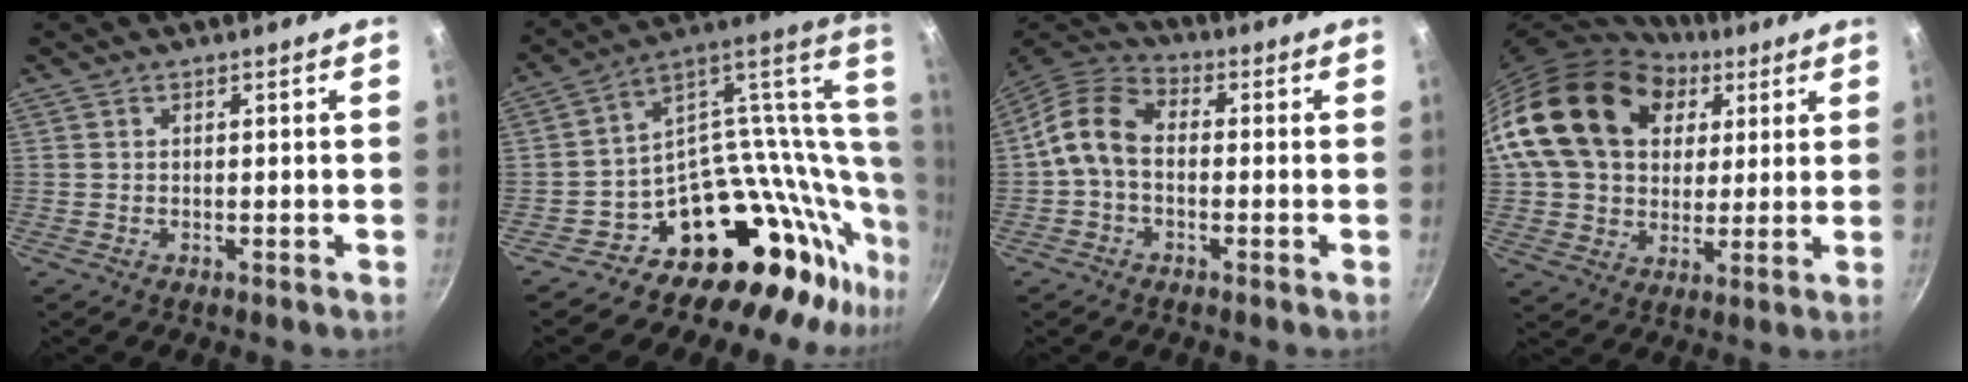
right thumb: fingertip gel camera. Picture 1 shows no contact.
{"total": 22.2, "force": [4.1, 16.6, 14.1], "torque": [-0.162, -0.033, 0.038]}
{"total": 8.9, "force": [-0.8, 6.4, 6.2], "torque": [-0.107, 0.031, -0.034]}
{"total": 22.1, "force": [7.5, 16.8, 12.4], "torque": [-0.197, 0.009, 0.128]}